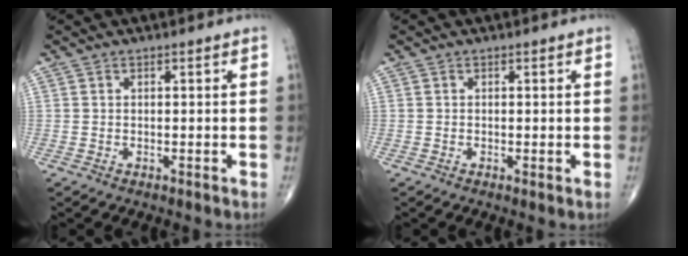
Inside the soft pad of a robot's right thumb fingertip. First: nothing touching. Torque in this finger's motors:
{"motor_torque": [-0.11, 0.04, -0.09, 0.09, -0.04]}